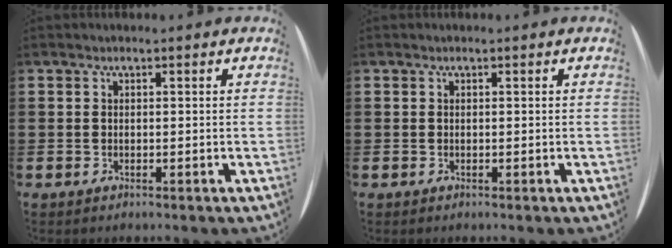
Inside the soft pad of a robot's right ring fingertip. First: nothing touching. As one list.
[{"total": 0.0}]